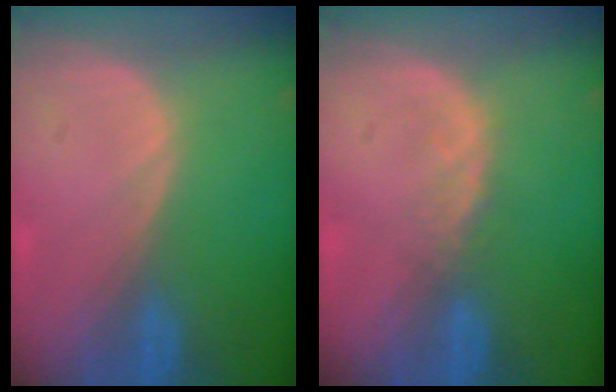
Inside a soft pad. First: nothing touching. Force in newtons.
{"total": 1.4, "press": 1.4, "slide": 0.2}